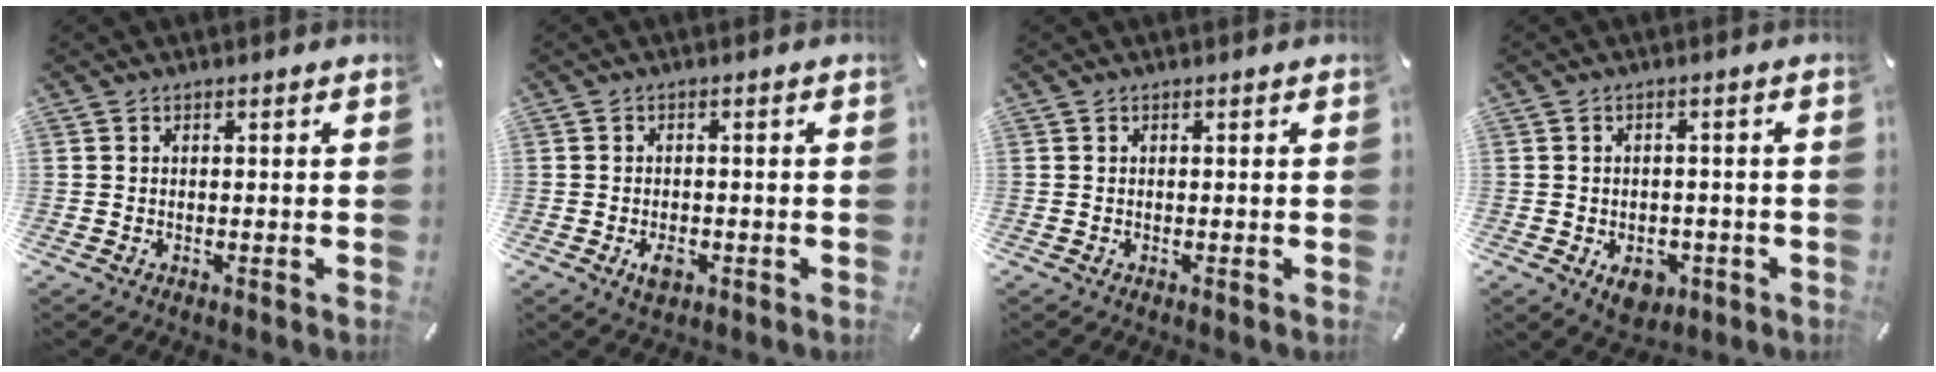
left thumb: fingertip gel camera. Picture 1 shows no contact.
{"total": 3.5, "force": [-1.4, 2.3, 2.3], "torque": [-0.051, 0.002, -0.027]}
{"total": 0.0}
{"total": 6.0, "force": [-2.3, 4.4, 3.3], "torque": [-0.039, 0.007, -0.040]}